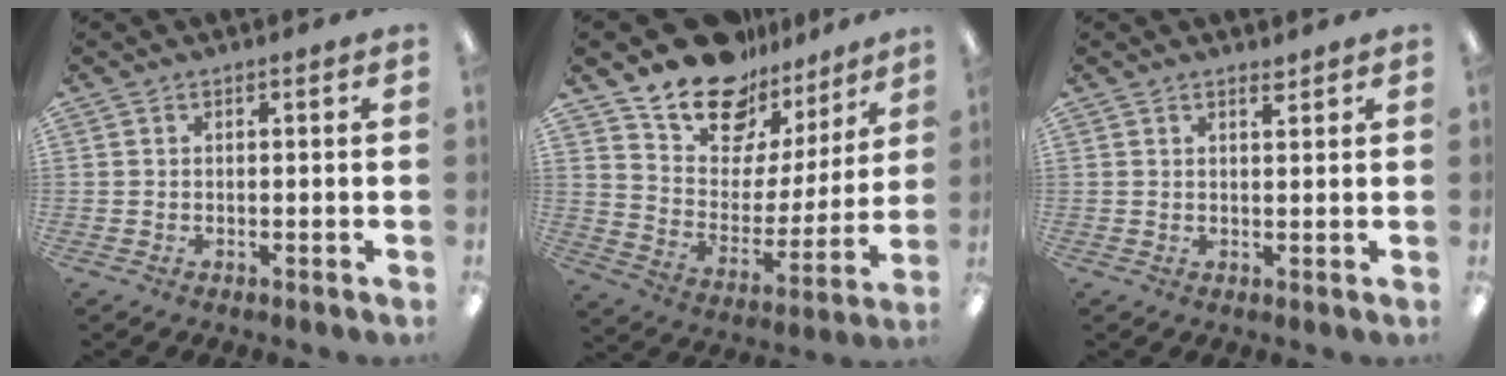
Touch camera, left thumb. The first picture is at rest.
{"total": 17.9, "force": [14.2, 9.5, 5.5], "torque": [-0.111, -0.111, 0.256]}
{"total": 1.8, "force": [1.6, 0.4, 0.8], "torque": [-0.010, -0.005, 0.027]}